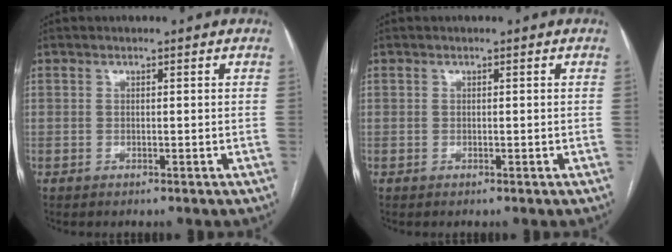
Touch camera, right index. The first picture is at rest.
{"total": 0.0}